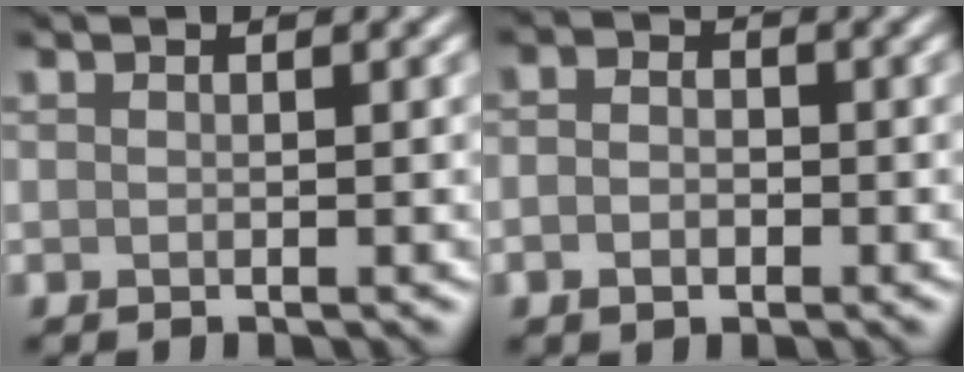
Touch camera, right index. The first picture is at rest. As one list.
[{"total": 2.2, "force": [-0.6, 1.6, 1.3], "torque": [-0.018, -0.001, -0.019]}]